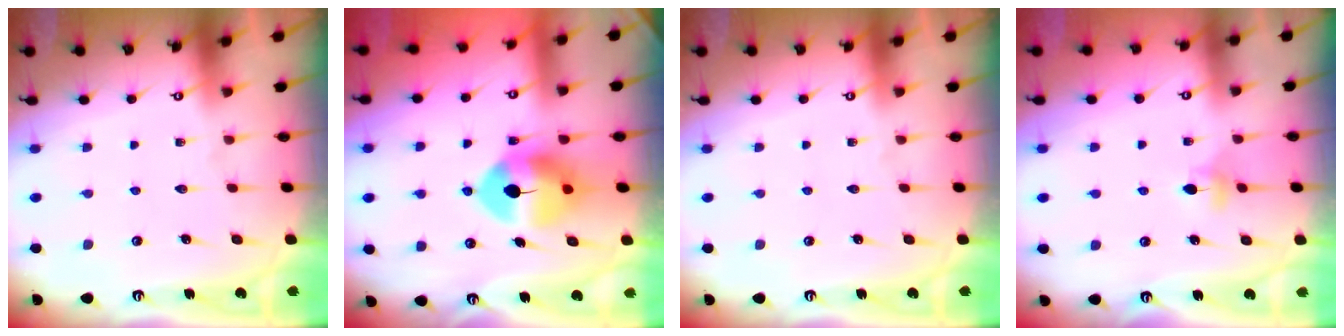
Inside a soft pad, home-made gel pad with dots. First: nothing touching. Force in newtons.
{"total": 9.4, "press": 9.2, "slide": 1.6}
{"total": 0.0}
{"total": 4.0, "press": 3.9, "slide": 0.8}